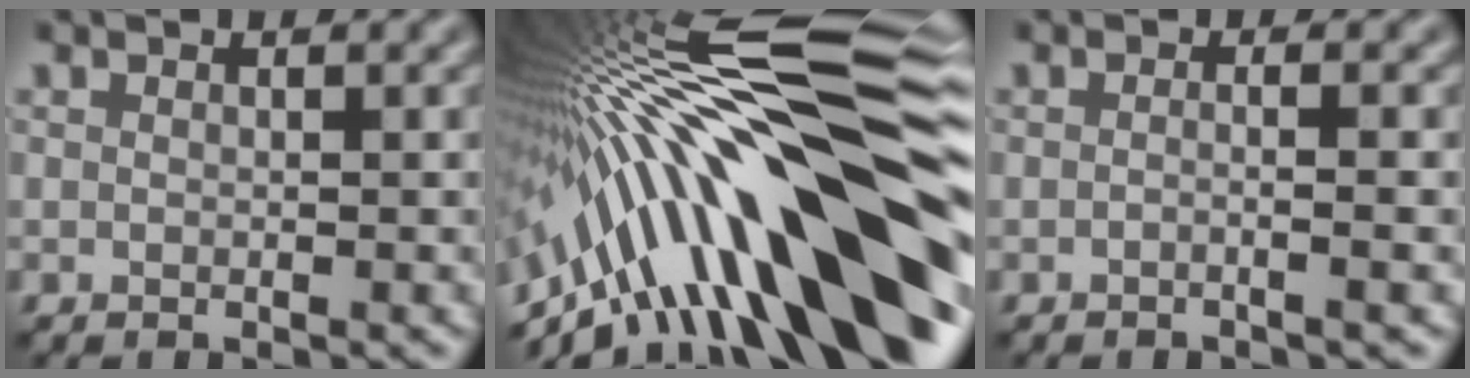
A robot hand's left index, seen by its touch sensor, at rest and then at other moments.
{"total": 18.9, "force": [-4.4, 5.6, 17.5], "torque": [-0.254, 0.034, -0.085]}
{"total": 1.9, "force": [-0.4, 0.7, 1.7], "torque": [-0.019, -0.007, -0.017]}